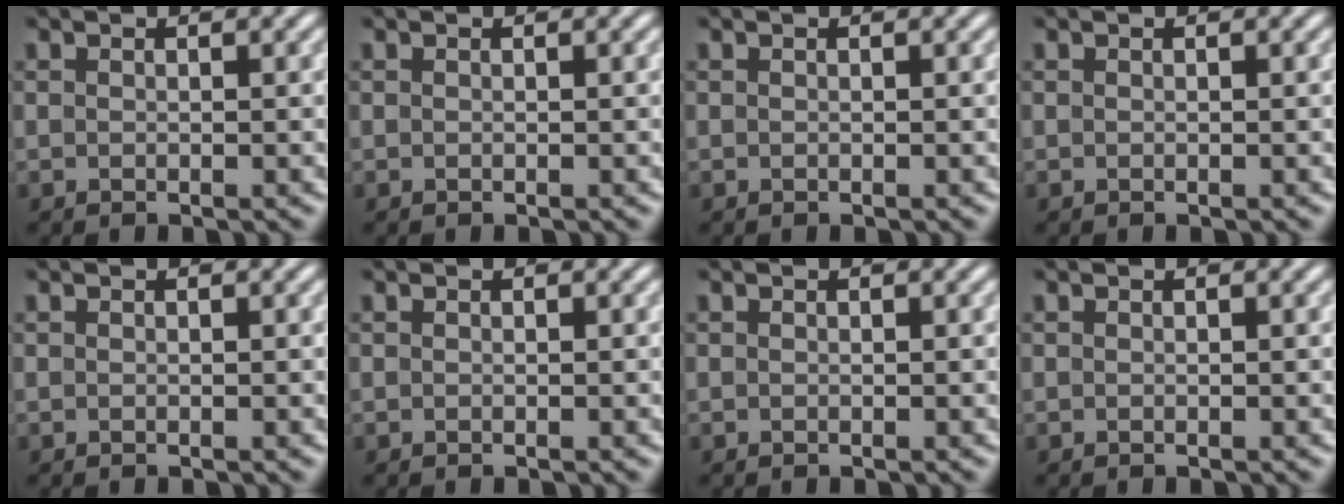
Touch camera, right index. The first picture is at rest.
{"total": 0.0}
{"total": 0.0}
{"total": 0.0}
{"total": 0.0}
{"total": 0.0}
{"total": 0.0}
{"total": 0.0}